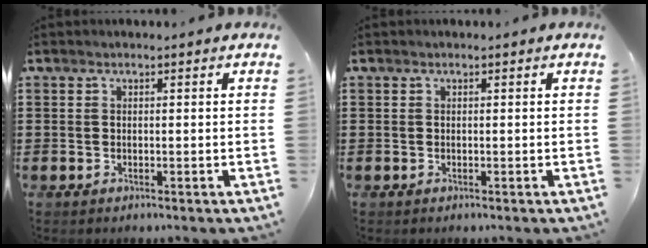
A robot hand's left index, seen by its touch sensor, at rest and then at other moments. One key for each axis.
{"total": 0.0}